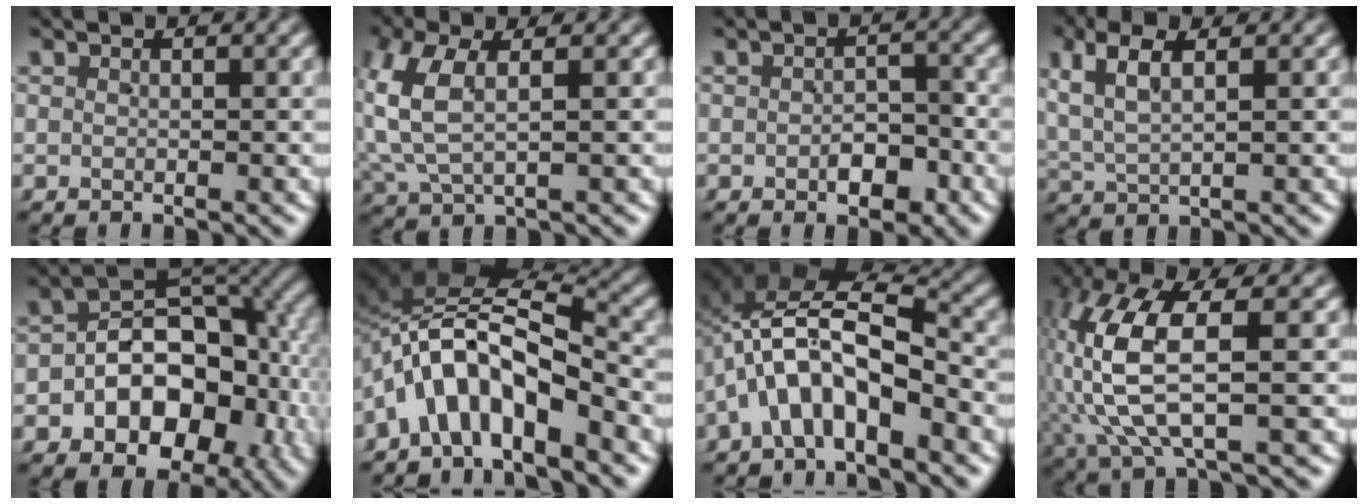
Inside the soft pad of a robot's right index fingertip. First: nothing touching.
{"total": 6.5, "force": [1.2, 4.2, 4.8], "torque": [-0.130, -0.002, 0.027]}
{"total": 3.2, "force": [-1.4, 2.1, 2.0], "torque": [-0.015, 0.003, -0.025]}
{"total": 4.7, "force": [2.0, 2.8, 3.3], "torque": [-0.082, 0.003, 0.040]}
{"total": 11.9, "force": [-1.6, 8.5, 8.2], "torque": [-0.136, -0.020, -0.014]}
{"total": 11.5, "force": [-0.7, 7.8, 8.4], "torque": [-0.185, 0.003, -0.023]}
{"total": 10.2, "force": [0.8, 7.1, 7.3], "torque": [-0.150, 0.006, -0.008]}
{"total": 9.6, "force": [0.9, 4.7, 8.3], "torque": [-0.198, -0.005, 0.025]}